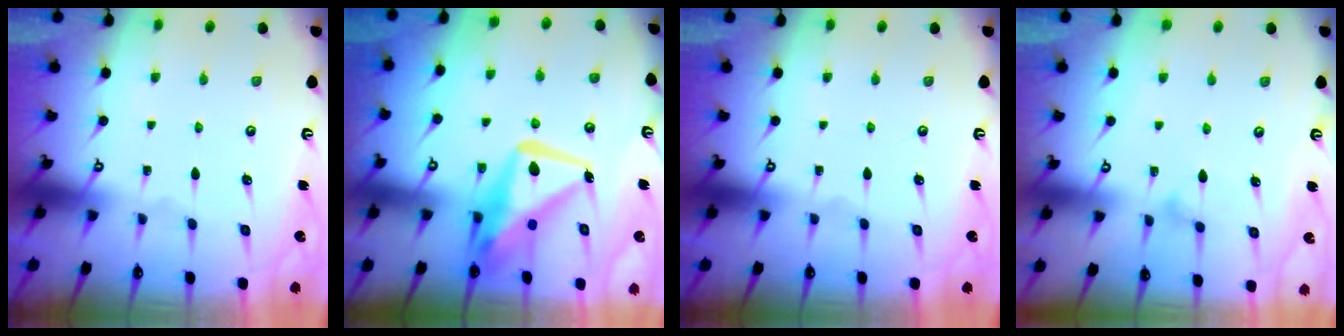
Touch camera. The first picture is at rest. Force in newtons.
{"total": 14.9, "press": 14.9, "slide": 1.4}
{"total": 0.0}
{"total": 8.6, "press": 8.6, "slide": 0.6}